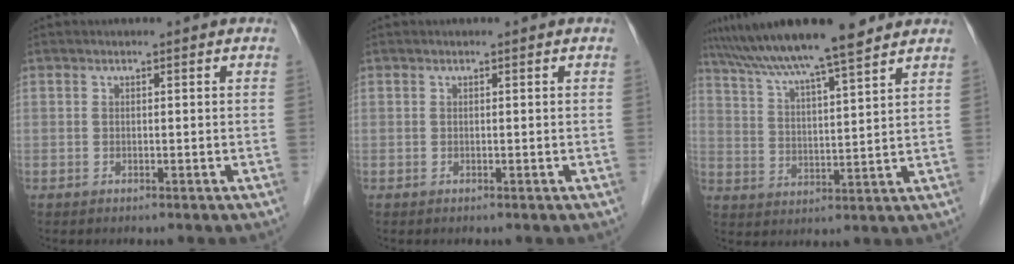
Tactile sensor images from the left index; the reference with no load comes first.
{"total": 0.0}
{"total": 13.9, "force": [11.6, 0.4, 7.6], "torque": [-0.132, 0.019, 0.191]}